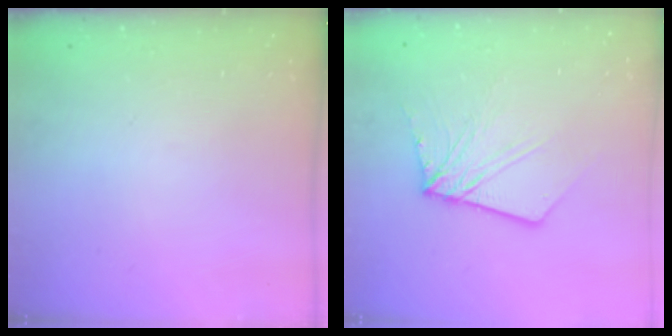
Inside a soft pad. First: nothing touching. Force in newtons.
{"total": 8.6, "press": 8.5, "slide": 1.0}